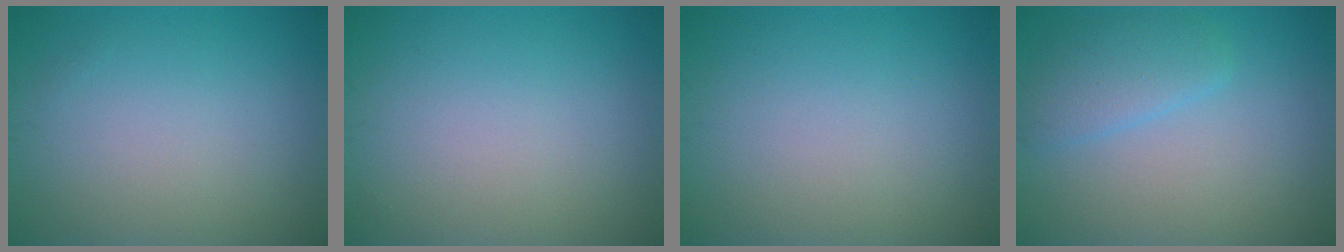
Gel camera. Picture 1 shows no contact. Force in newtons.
{"total": 0.0}
{"total": 0.0}
{"total": 2.7, "press": 2.7, "slide": 0.1}